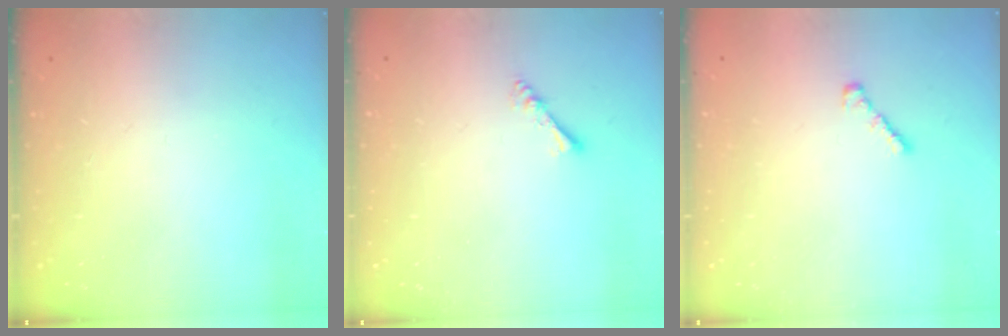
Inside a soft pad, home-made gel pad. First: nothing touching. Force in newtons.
{"total": 2.7, "press": 2.7, "slide": 0.4}
{"total": 1.3, "press": 1.3, "slide": 0.4}